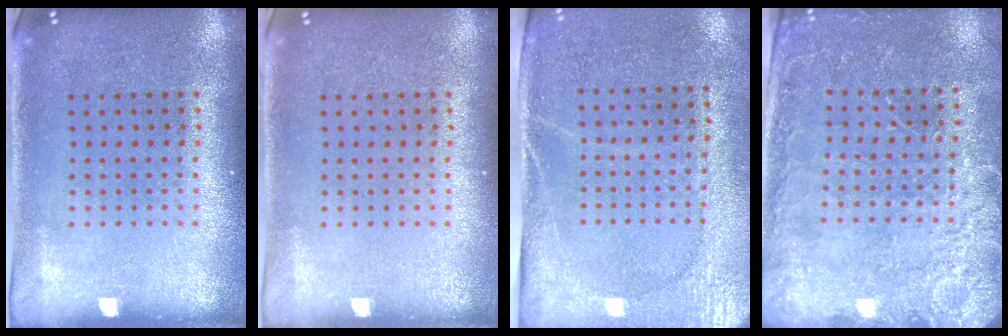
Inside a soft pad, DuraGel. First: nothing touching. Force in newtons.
{"total": 0.0}
{"total": 2.7, "press": 2.3, "slide": 1.4}
{"total": 2.7, "press": 2.6, "slide": 0.3}